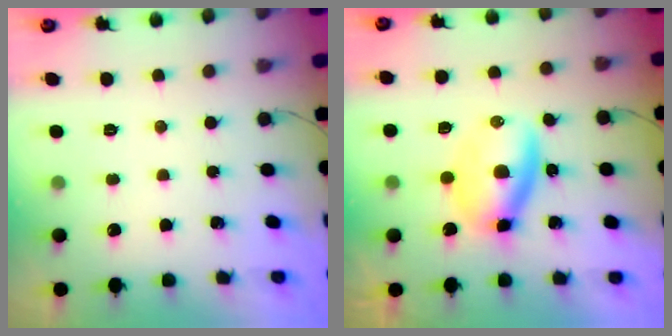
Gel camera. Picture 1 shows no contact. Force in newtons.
{"total": 6.3, "press": 6.0, "slide": 1.7}